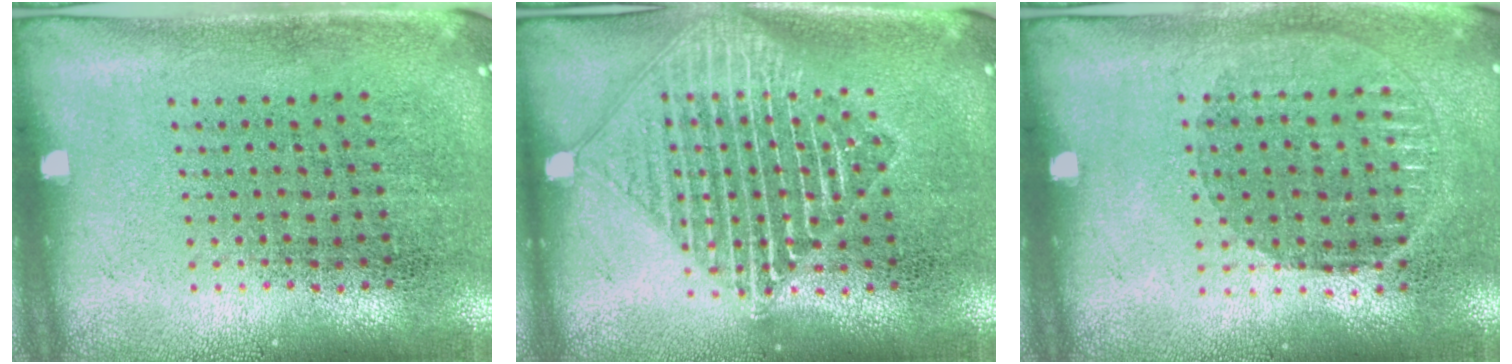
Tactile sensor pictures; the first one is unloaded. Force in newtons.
{"total": 2.1, "press": 2.1, "slide": 0.3}
{"total": 0.9, "press": 0.8, "slide": 0.3}